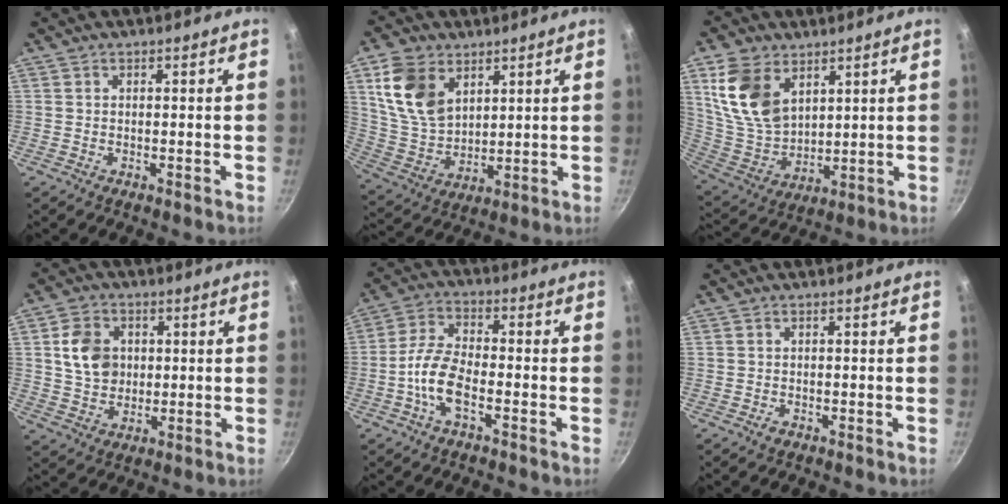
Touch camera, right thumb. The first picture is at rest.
{"total": 13.3, "force": [5.8, 8.8, 8.1], "torque": [-0.132, -0.022, 0.127]}
{"total": 14.7, "force": [6.5, 9.6, 9.1], "torque": [-0.158, -0.032, 0.144]}
{"total": 9.0, "force": [1.6, 7.3, 5.0], "torque": [-0.064, 0.002, 0.026]}
{"total": 8.5, "force": [-3.1, 3.7, 7.0], "torque": [-0.143, 0.028, -0.071]}
{"total": 1.0, "force": [-0.6, 0.6, 0.5], "torque": [-0.008, 0.001, -0.011]}